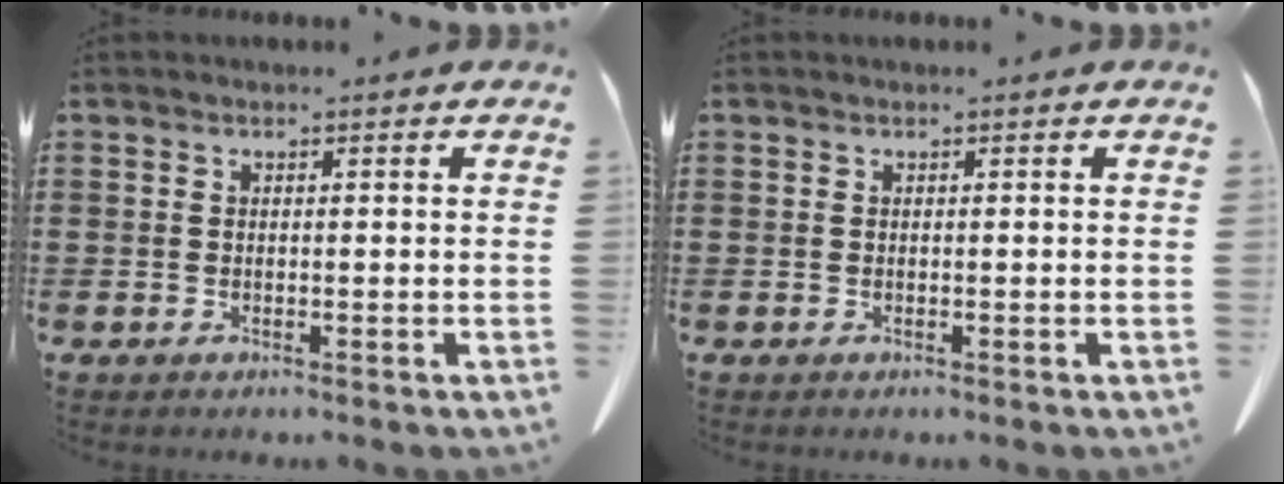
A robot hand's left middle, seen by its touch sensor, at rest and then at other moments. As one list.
[{"total": 0.0}]